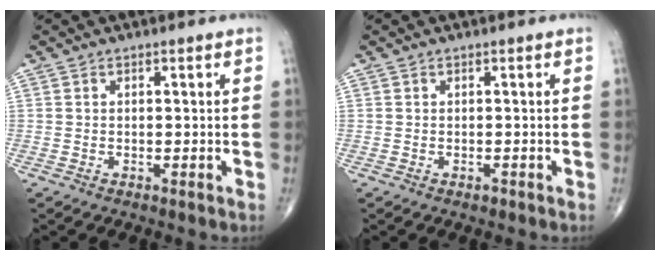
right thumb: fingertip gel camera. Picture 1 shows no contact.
{"total": 0.5, "force": [-0.3, 0.3, 0.3], "torque": [0.000, 0.000, -0.006]}